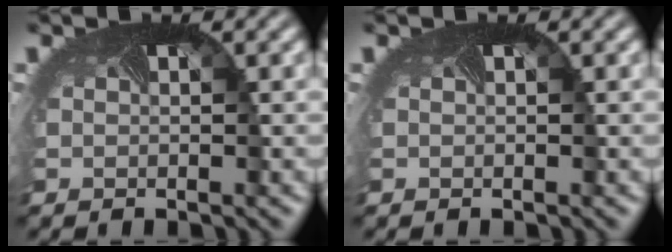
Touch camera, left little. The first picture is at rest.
{"total": 0.0}